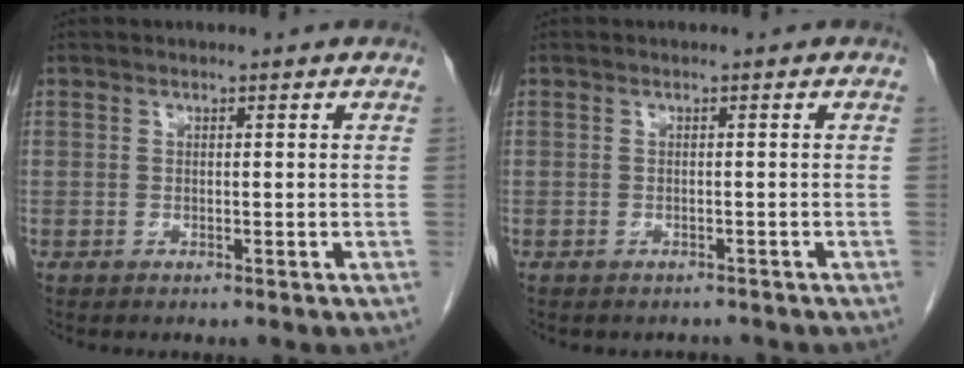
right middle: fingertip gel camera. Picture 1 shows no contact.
{"total": 1.6, "force": [-1.4, 0.7, 0.1], "torque": [-0.007, 0.000, -0.020]}